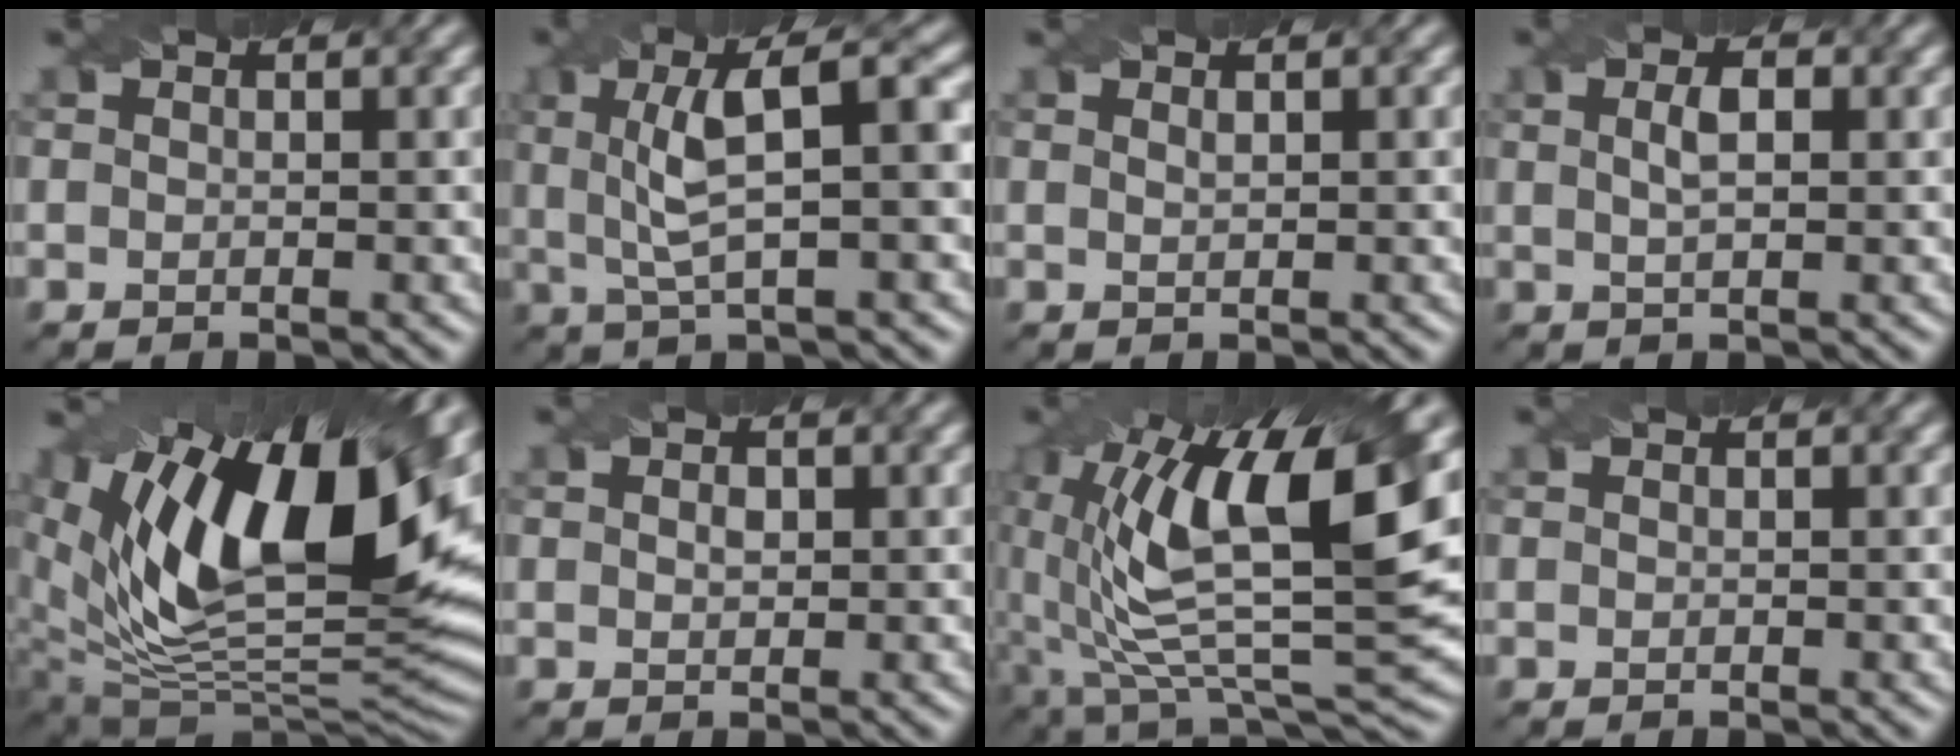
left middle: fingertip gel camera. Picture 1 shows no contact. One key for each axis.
{"total": 6.5, "fx": 1.2, "fy": 1.7, "fz": 6.2, "tx": -0.112, "ty": 0.010, "tz": 0.020}
{"total": 0.6, "fx": 0.3, "fy": 0.1, "fz": 0.5, "tx": -0.010, "ty": -0.001, "tz": 0.007}
{"total": 2.3, "fx": 0.6, "fy": 0.8, "fz": 2.1, "tx": -0.040, "ty": 0.004, "tz": 0.010}
{"total": 16.8, "fx": 7.2, "fy": 7.8, "fz": 13.0, "tx": -0.223, "ty": 0.011, "tz": 0.127}
{"total": 0.9, "fx": 0.1, "fy": 0.6, "fz": 0.6, "tx": -0.012, "ty": 0.001, "tz": 0.004}
{"total": 15.0, "fx": 3.8, "fy": 6.1, "fz": 13.2, "tx": -0.252, "ty": 0.002, "tz": 0.061}
{"total": 0.0}